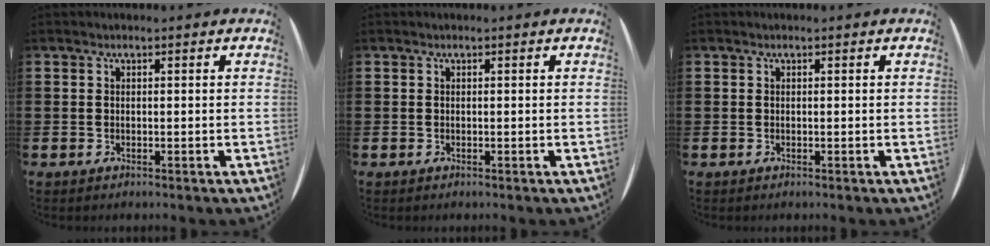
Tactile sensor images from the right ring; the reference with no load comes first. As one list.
[{"total": 0.0}, {"total": 0.0}]